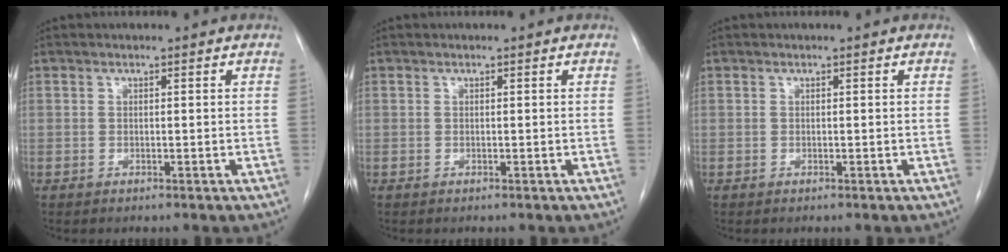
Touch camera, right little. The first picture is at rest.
{"total": 0.0}
{"total": 0.0}